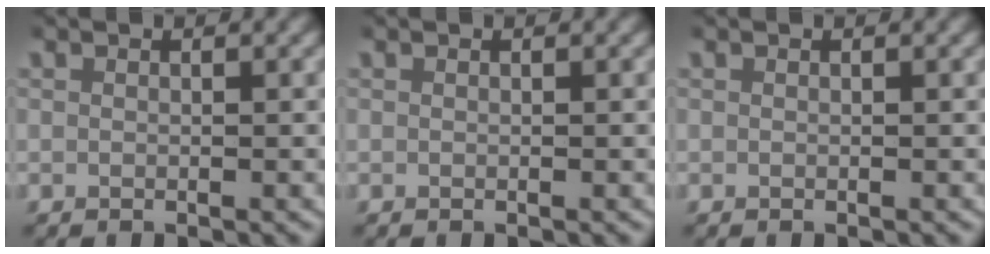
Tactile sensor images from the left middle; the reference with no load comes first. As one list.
[{"total": 0.0}, {"total": 0.0}]